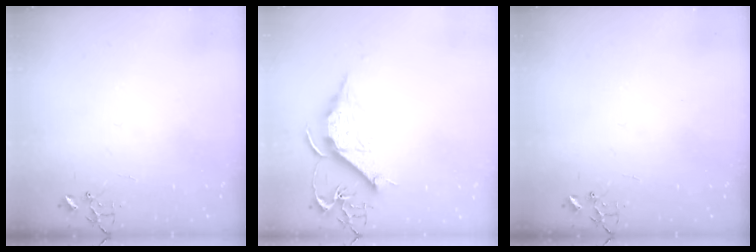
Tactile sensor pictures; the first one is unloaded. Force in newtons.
{"total": 11.7, "press": 11.6, "slide": 1.3}
{"total": 0.0}